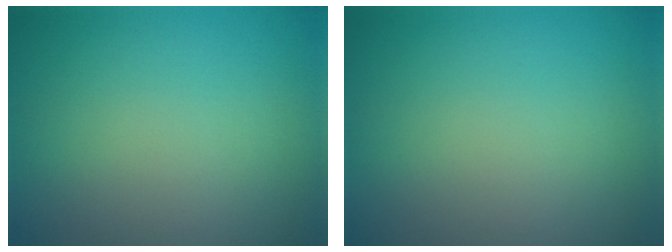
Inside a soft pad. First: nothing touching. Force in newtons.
{"total": 0.0}